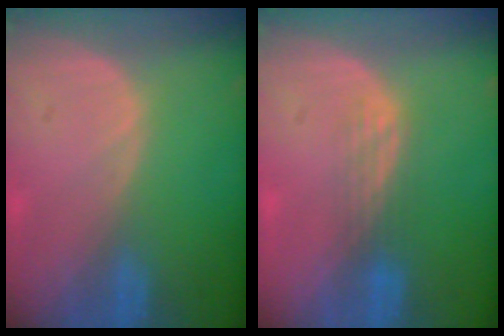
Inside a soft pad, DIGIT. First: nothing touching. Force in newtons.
{"total": 2.9, "press": 2.5, "slide": 1.5}